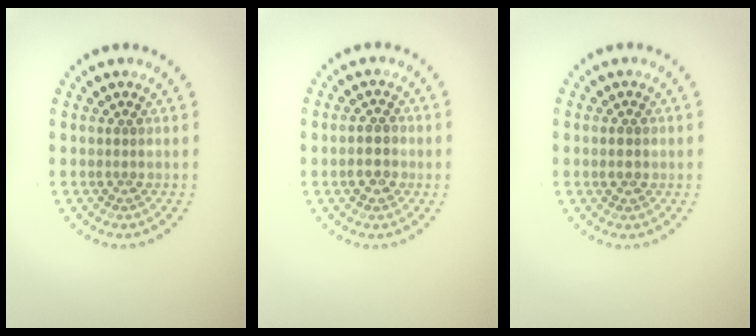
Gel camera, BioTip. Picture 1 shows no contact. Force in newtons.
{"total": 2.4, "press": 2.3, "slide": 0.6}
{"total": 1.6, "press": 1.6, "slide": 0.2}